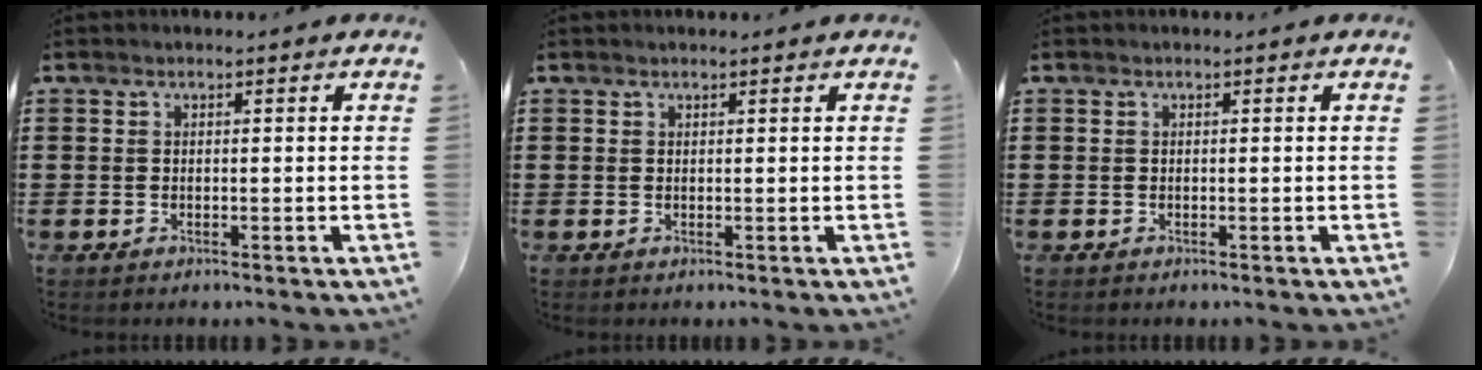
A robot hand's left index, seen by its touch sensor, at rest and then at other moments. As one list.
[{"total": 0.5, "force": [0.4, 0.0, 0.3], "torque": [-0.006, 0.000, 0.009]}, {"total": 0.0}]